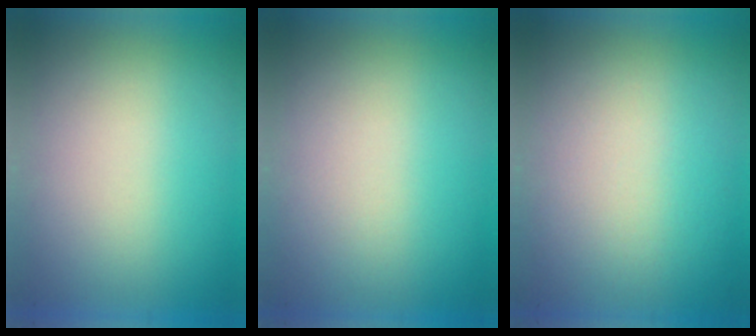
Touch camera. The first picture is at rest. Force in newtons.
{"total": 2.0}
{"total": 2.7}